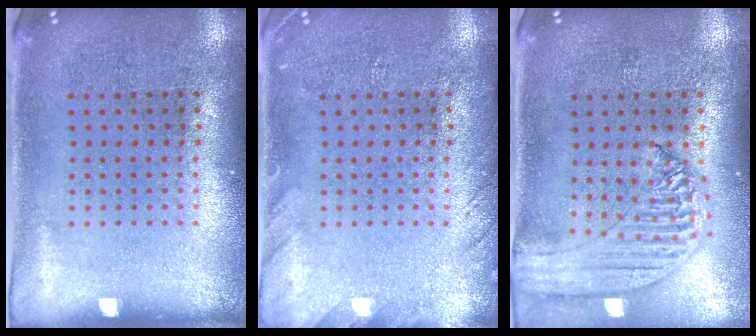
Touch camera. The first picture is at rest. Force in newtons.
{"total": 1.5, "press": 1.5, "slide": 0.2}
{"total": 1.7, "press": 1.6, "slide": 0.5}